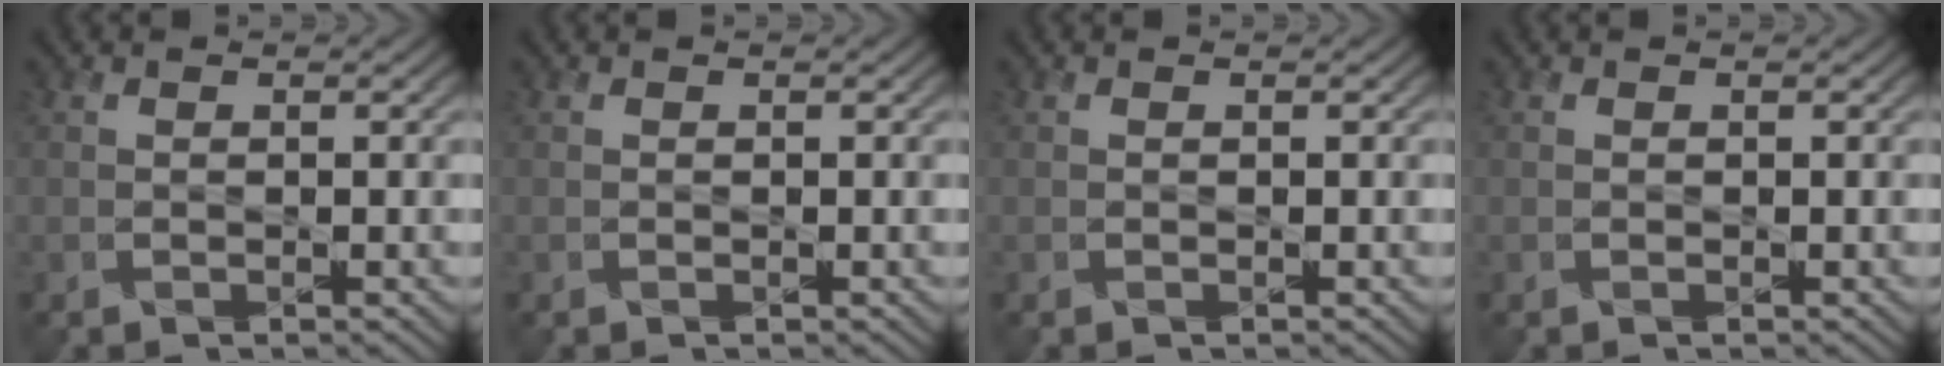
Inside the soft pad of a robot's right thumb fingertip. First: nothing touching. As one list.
[{"total": 0.0}, {"total": 0.0}, {"total": 0.0}]